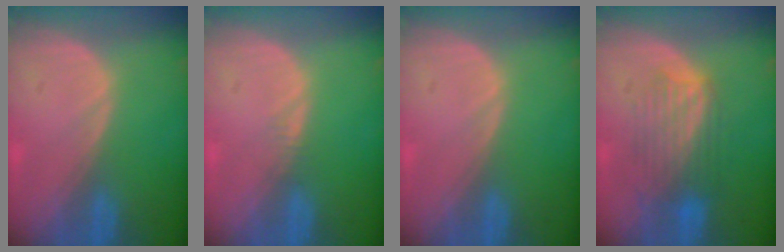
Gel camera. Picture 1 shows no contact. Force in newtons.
{"total": 0.8, "press": 0.8, "slide": 0.1}
{"total": 0.0}
{"total": 6.4, "press": 6.3, "slide": 0.6}